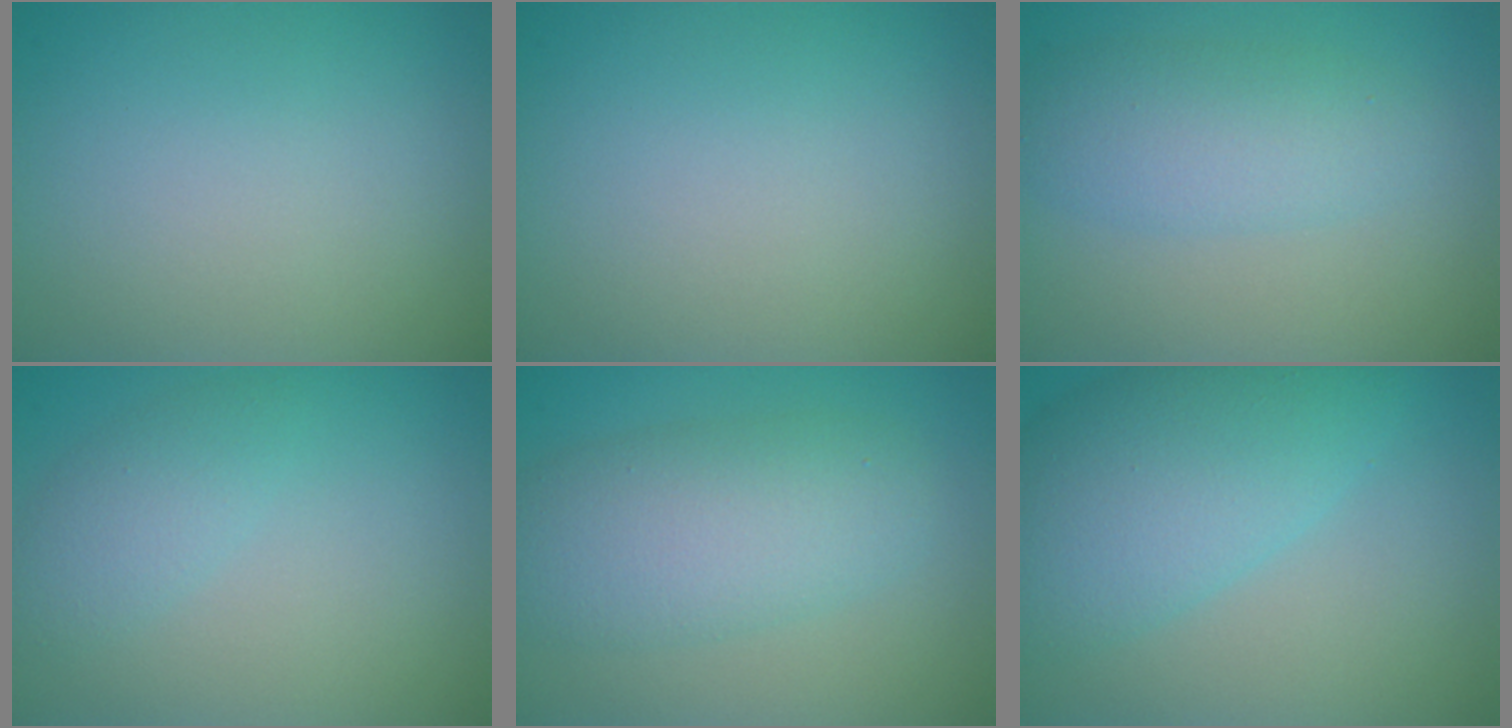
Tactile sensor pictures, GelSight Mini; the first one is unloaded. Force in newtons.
{"total": 0.0}
{"total": 4.0, "press": 4.0, "slide": 0.1}
{"total": 2.3, "press": 2.3, "slide": 0.1}
{"total": 6.1, "press": 6.1, "slide": 0.1}
{"total": 7.8, "press": 7.7, "slide": 0.3}